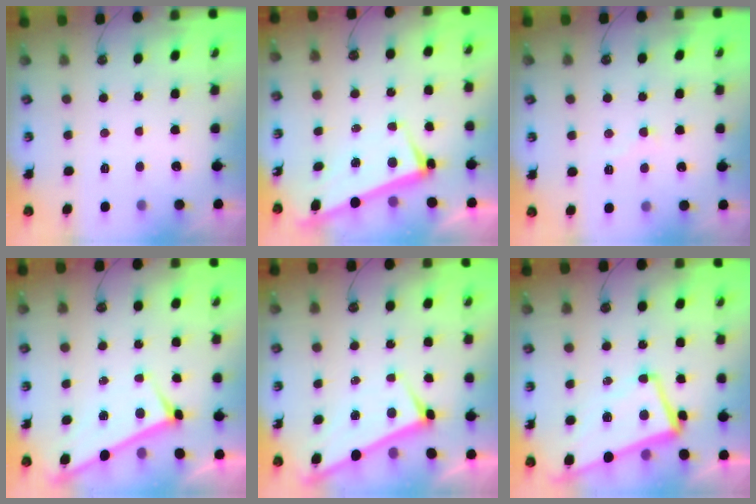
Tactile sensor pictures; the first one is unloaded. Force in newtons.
{"total": 3.2, "press": 3.1, "slide": 0.8}
{"total": 4.4, "press": 4.4, "slide": 0.3}
{"total": 3.1, "press": 3.1, "slide": 0.3}
{"total": 1.8, "press": 1.8, "slide": 0.1}
{"total": 2.8, "press": 2.3, "slide": 1.6}